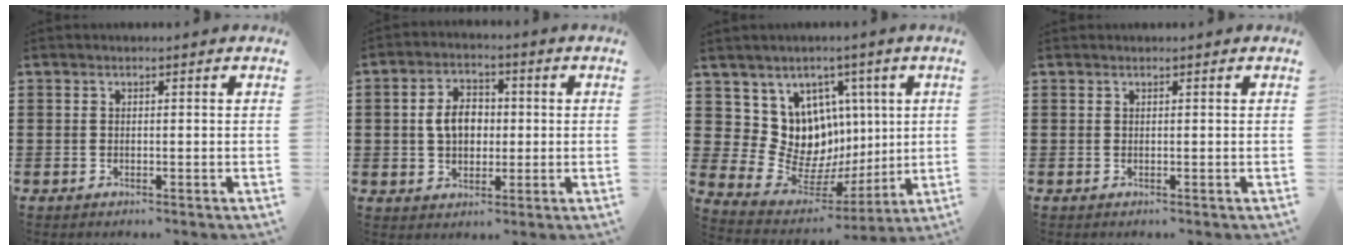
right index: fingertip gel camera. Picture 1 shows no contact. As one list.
[{"total": 5.8, "force": [0.1, 4.0, 4.2], "torque": [-0.089, 0.009, -0.005]}, {"total": 11.4, "force": [2.7, 10.6, 3.1], "torque": [-0.083, -0.052, 0.063]}, {"total": 0.0}]